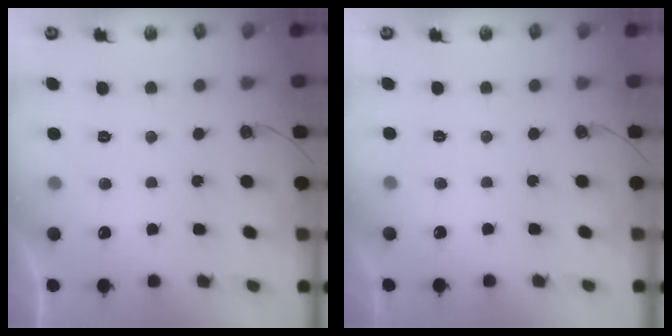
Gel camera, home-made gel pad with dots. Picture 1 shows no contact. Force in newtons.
{"total": 0.0}